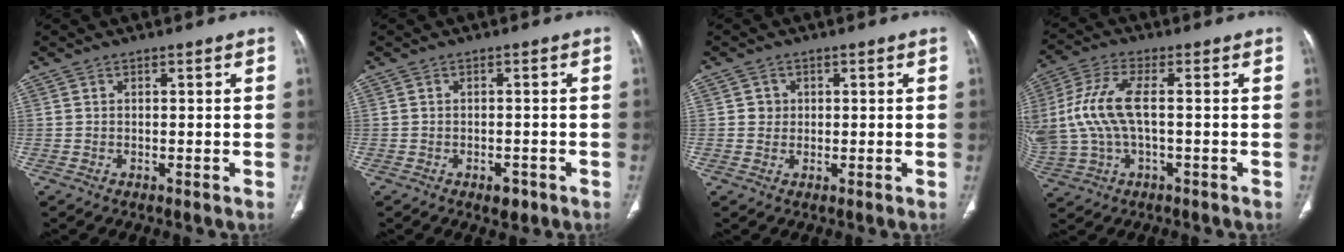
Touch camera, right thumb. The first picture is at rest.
{"total": 0.5, "force": [-0.3, 0.3, 0.3], "torque": [-0.001, -0.001, -0.003]}
{"total": 1.9, "force": [0.3, 1.8, 0.4], "torque": [0.004, 0.002, 0.005]}
{"total": 12.4, "force": [0.4, 5.6, 11.0], "torque": [-0.271, 0.022, 0.012]}